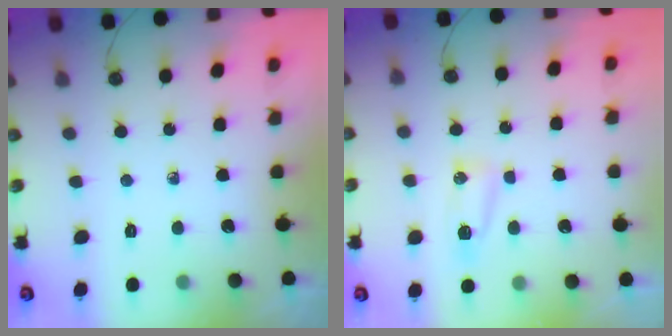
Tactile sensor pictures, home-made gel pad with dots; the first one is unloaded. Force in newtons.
{"total": 7.9, "press": 5.6, "slide": 5.6}